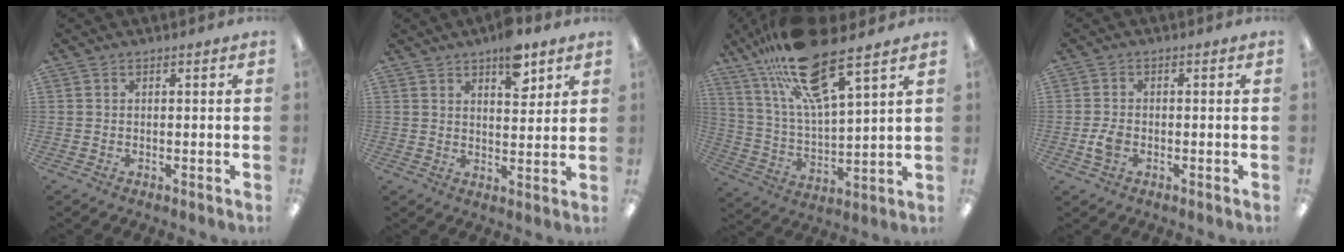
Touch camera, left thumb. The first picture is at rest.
{"total": 8.6, "force": [5.7, 3.8, 5.2], "torque": [-0.060, -0.033, 0.093]}
{"total": 21.5, "force": [15.0, 5.5, 14.3], "torque": [-0.270, -0.070, 0.256]}
{"total": 3.3, "force": [-0.9, 2.2, 2.3], "torque": [-0.047, 0.003, -0.016]}